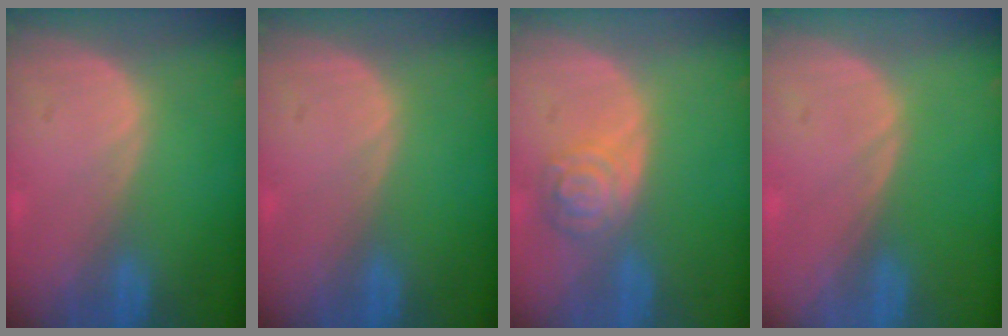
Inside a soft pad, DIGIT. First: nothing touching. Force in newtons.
{"total": 0.0}
{"total": 5.3, "press": 4.8, "slide": 2.3}
{"total": 0.0}